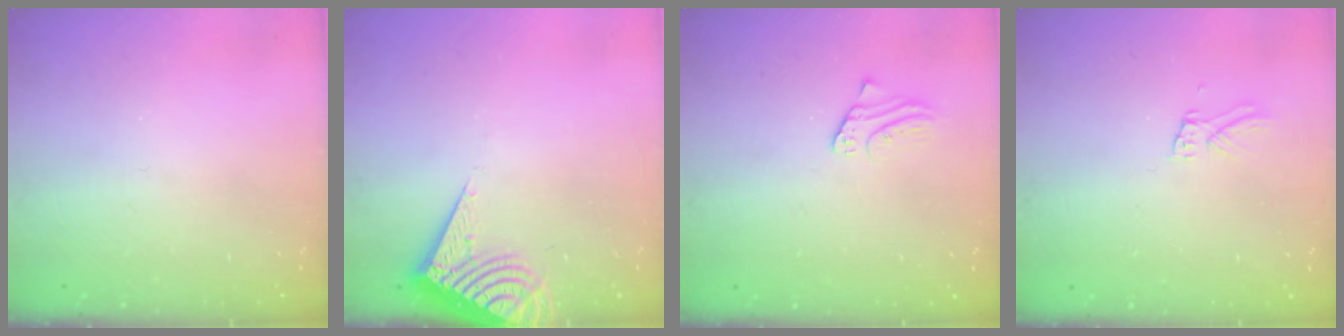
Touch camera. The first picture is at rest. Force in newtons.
{"total": 9.3, "press": 9.2, "slide": 1.3}
{"total": 1.7, "press": 1.7, "slide": 0.3}
{"total": 5.1, "press": 5.0, "slide": 0.4}